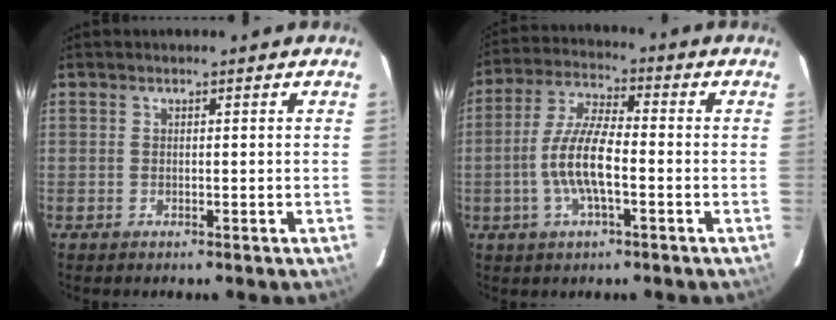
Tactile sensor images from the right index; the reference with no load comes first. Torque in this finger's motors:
{"motor_torque": [1.28, -0.78, 0.78, 0.20]}